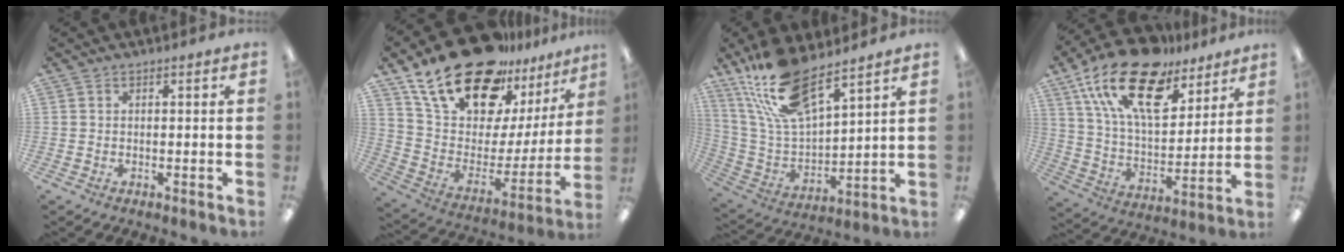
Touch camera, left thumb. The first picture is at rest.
{"total": 24.6, "force": [18.4, 11.2, 11.9], "torque": [-0.211, -0.119, 0.337]}
{"total": 18.1, "force": [13.4, 6.2, 10.6], "torque": [-0.231, -0.073, 0.241]}
{"total": 22.6, "force": [14.5, 10.5, 13.8], "torque": [-0.264, -0.082, 0.253]}